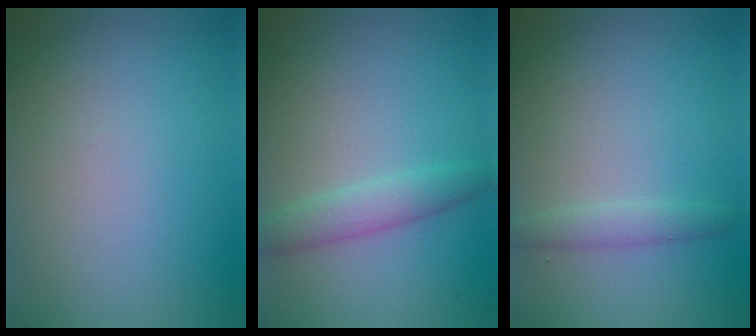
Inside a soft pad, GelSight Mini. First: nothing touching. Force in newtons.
{"total": 2.5, "press": 2.5, "slide": 0.1}
{"total": 1.5, "press": 1.5, "slide": 0.1}